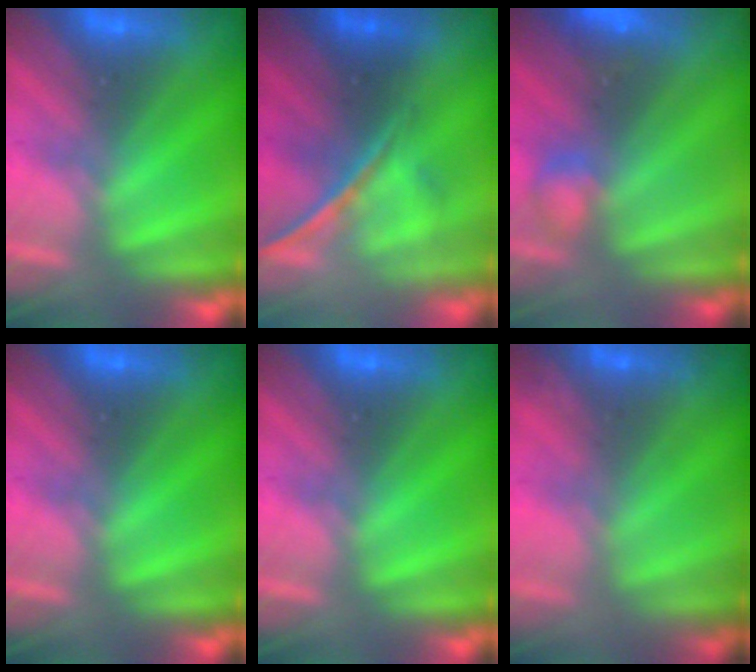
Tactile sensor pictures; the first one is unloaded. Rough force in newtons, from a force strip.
{"total": 1.7}
{"total": 2.8}
{"total": 0.0}
{"total": 0.0}
{"total": 1.8}